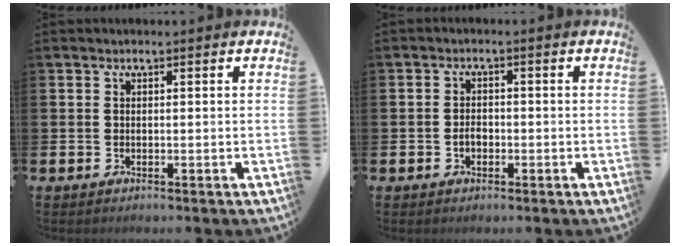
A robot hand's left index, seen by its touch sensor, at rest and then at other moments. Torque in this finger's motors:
{"motor_torque": [0.24, -0.14, 0.06, 0.03]}